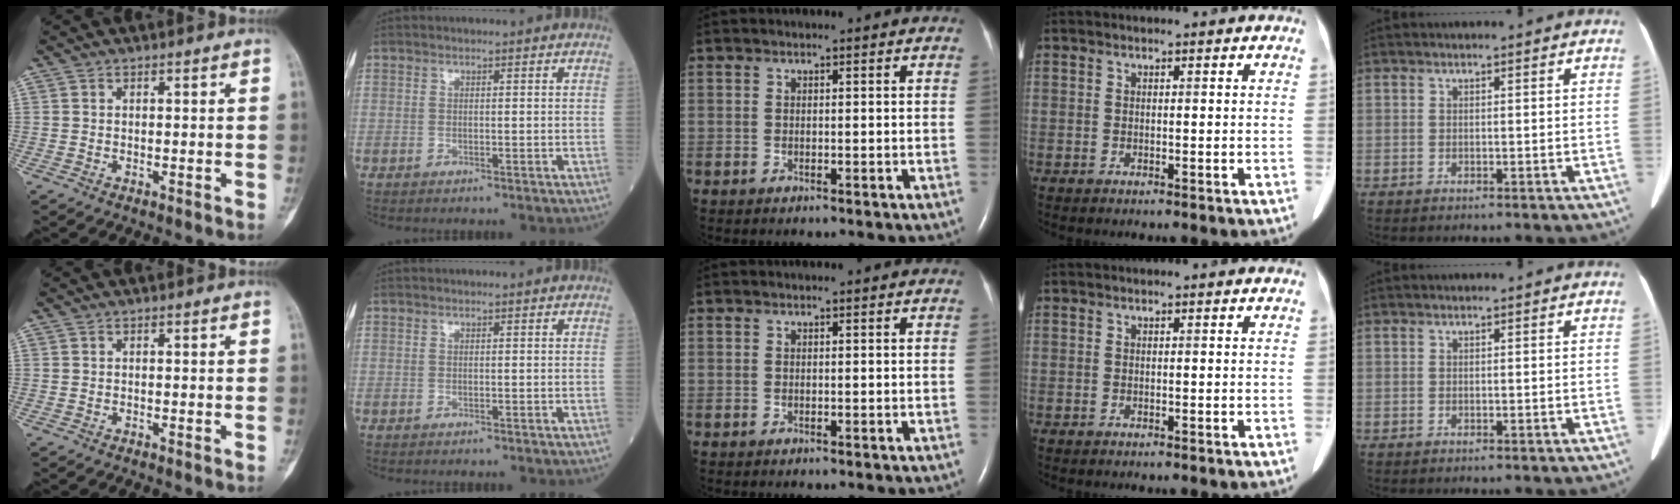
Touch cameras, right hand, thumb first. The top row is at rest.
{}